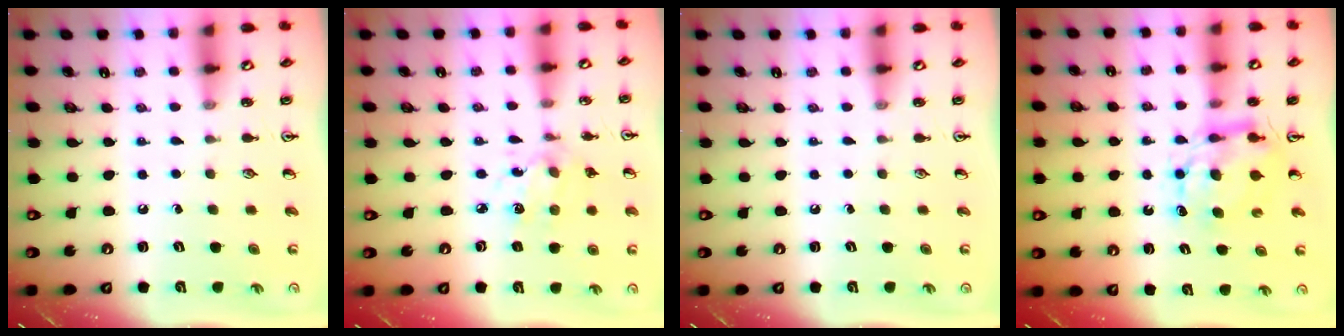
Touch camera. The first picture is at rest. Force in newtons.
{"total": 6.1, "press": 6.1, "slide": 0.5}
{"total": 0.0}
{"total": 7.6, "press": 7.6, "slide": 0.5}